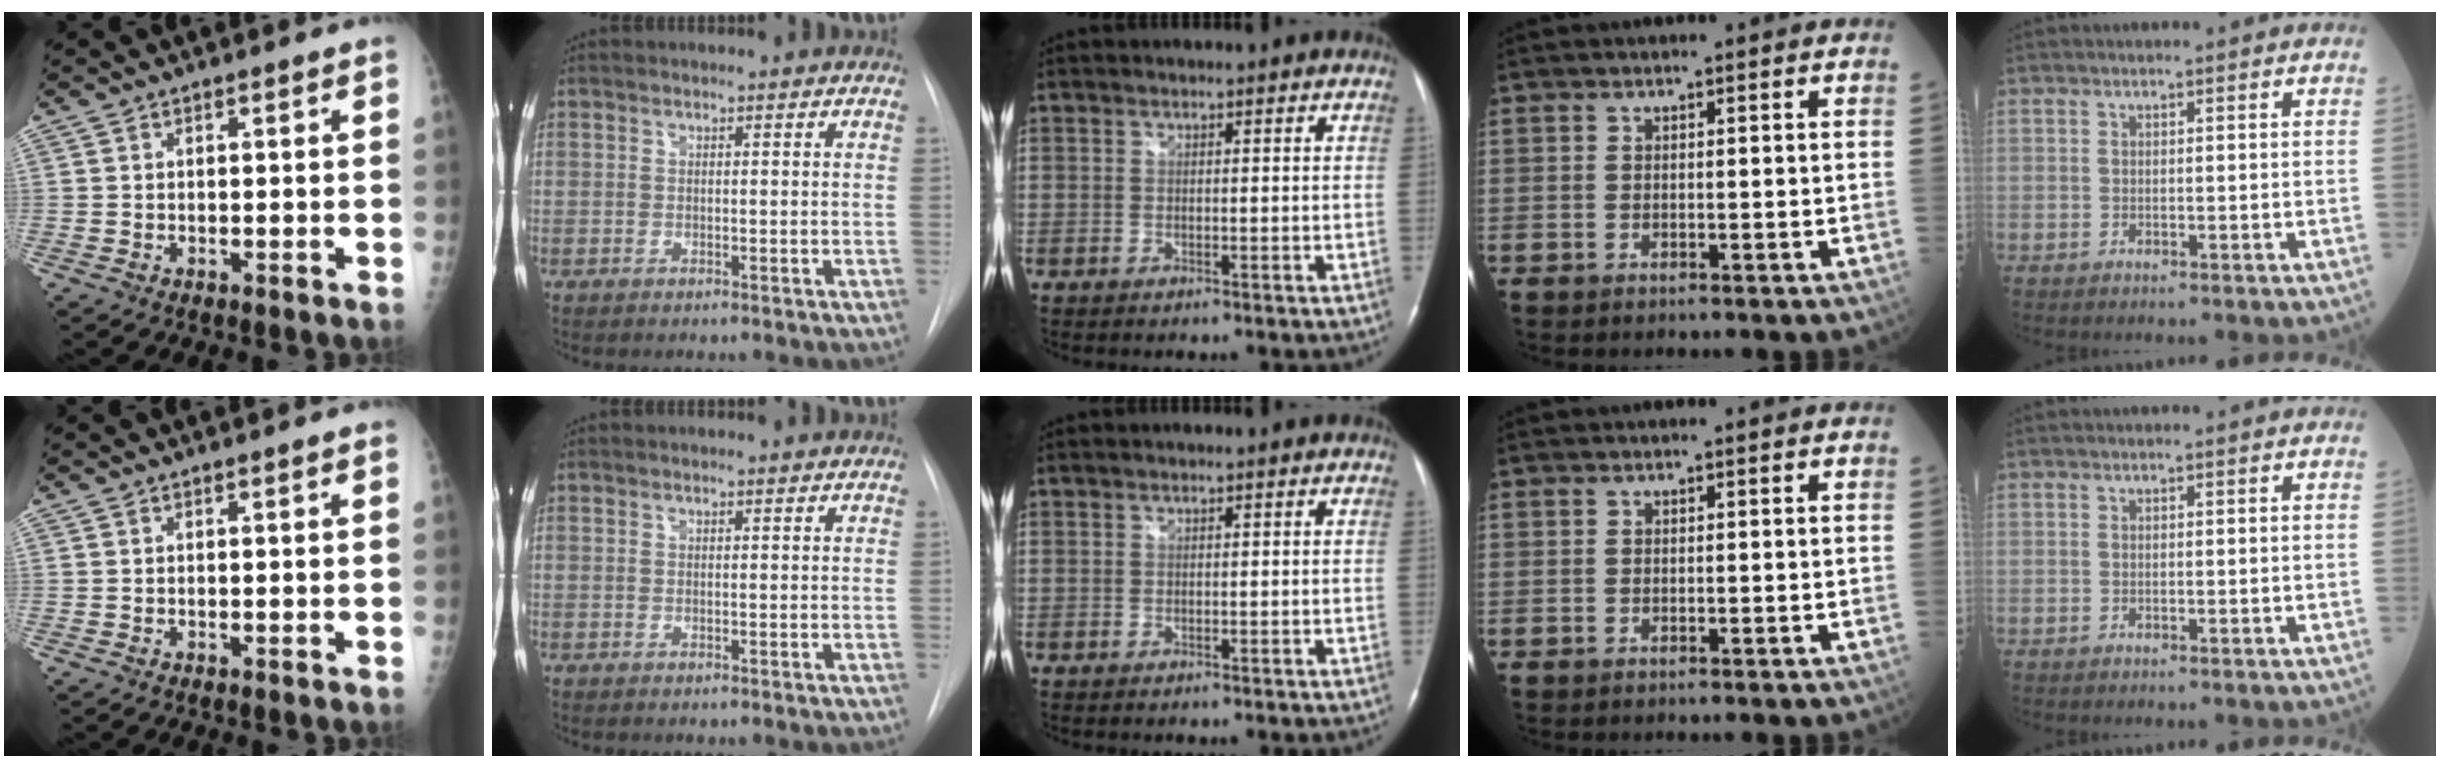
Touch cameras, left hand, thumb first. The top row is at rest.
{"thumb": {"total": 0.7, "force": [0.5, -0.1, 0.5], "torque": [-0.014, -0.001, 0.010]}, "index": {"total": 0.8, "force": [0.8, 0.0, 0.0], "torque": [-0.008, -0.001, 0.008]}}